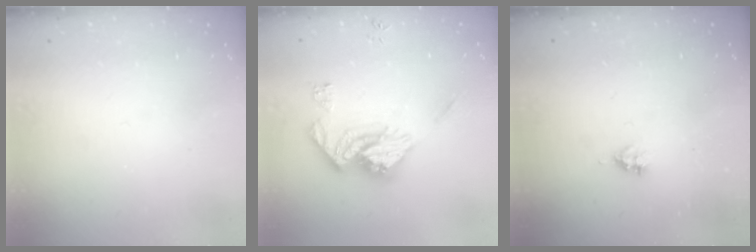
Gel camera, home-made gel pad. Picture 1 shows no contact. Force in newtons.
{"total": 15.2, "press": 15.2, "slide": 1.5}
{"total": 3.5, "press": 3.4, "slide": 0.5}